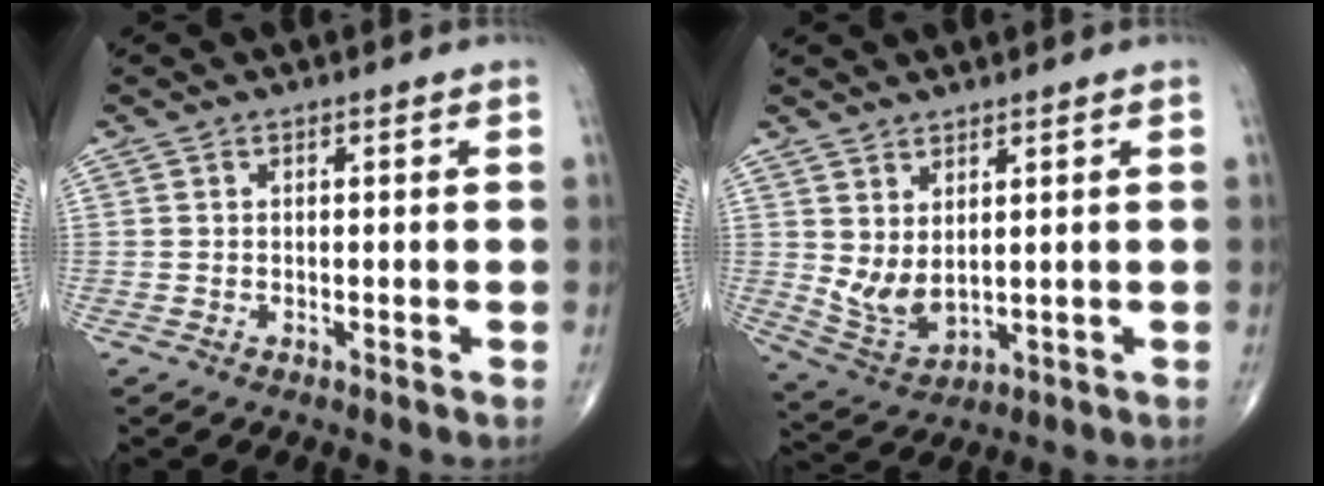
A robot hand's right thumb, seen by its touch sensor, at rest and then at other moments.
{"total": 6.5, "force": [1.8, 3.3, 5.2], "torque": [-0.098, -0.024, 0.053]}